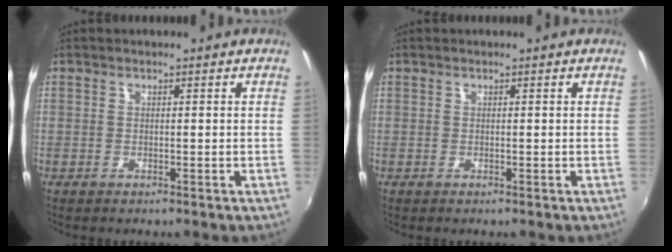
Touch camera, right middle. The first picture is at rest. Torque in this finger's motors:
{"motor_torque": [-0.05, 0.00, 0.04, 0.00]}